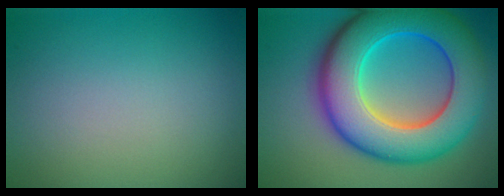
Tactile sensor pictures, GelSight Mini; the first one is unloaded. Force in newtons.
{"total": 12.7, "press": 12.7, "slide": 0.2}